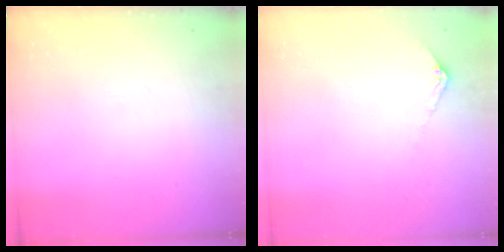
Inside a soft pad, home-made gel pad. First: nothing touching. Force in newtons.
{"total": 5.8, "press": 5.8, "slide": 0.8}